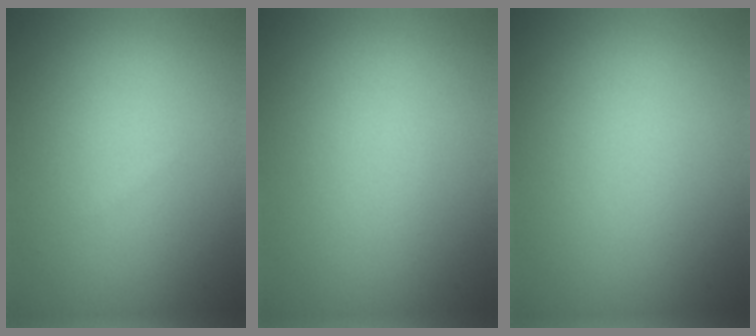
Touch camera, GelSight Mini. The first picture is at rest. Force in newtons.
{"total": 0.0}
{"total": 0.0}